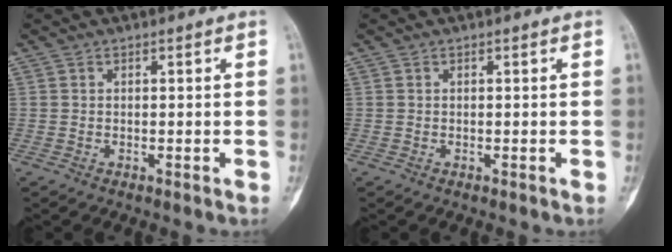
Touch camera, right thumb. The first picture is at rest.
{"total": 0.0}